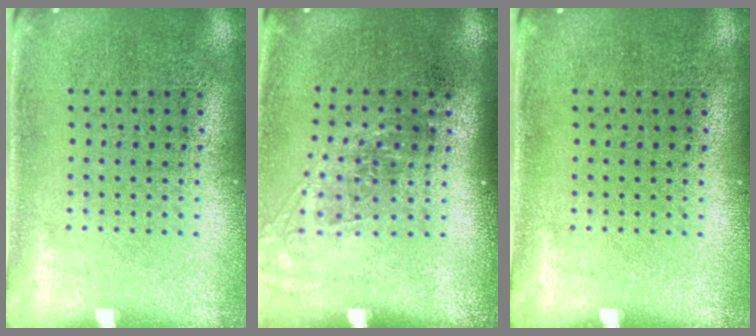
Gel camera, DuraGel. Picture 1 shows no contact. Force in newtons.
{"total": 1.2, "press": 1.0, "slide": 0.8}
{"total": 0.0}